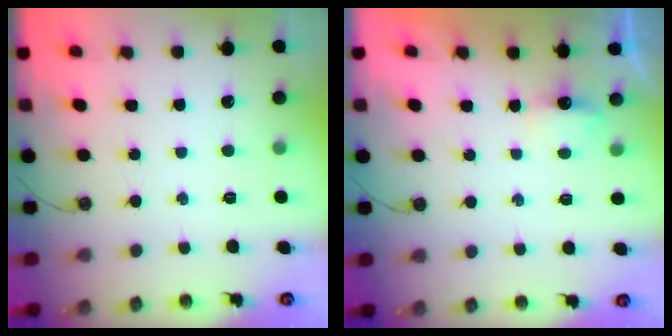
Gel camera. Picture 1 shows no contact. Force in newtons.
{"total": 3.3, "press": 3.3, "slide": 0.4}